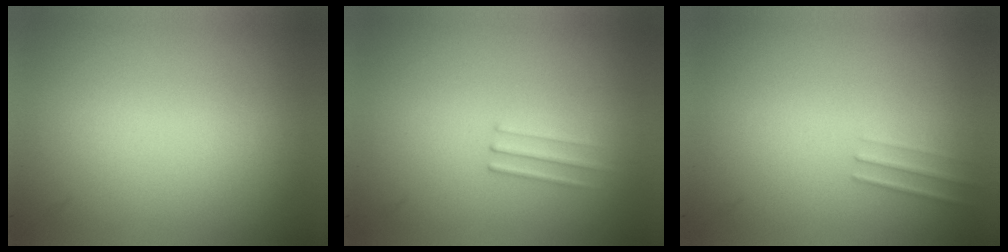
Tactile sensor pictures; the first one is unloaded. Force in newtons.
{"total": 1.1}
{"total": 1.0}